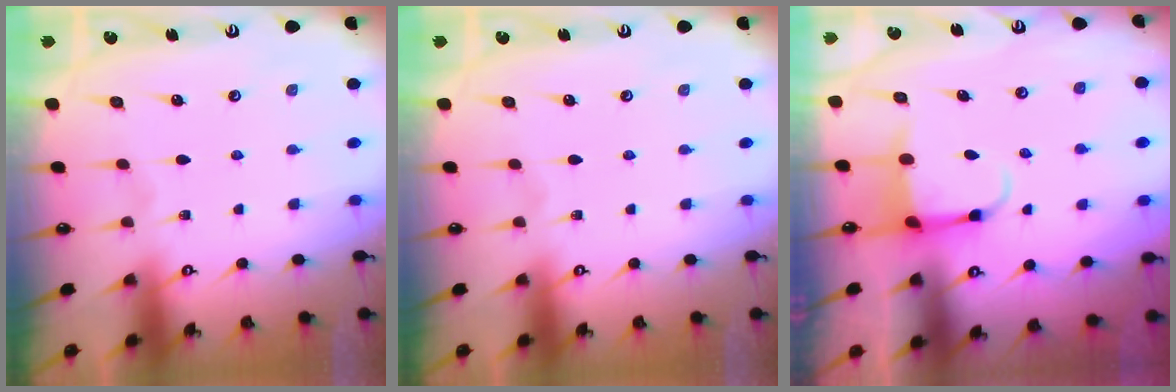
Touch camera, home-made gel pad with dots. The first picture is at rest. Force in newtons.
{"total": 0.0}
{"total": 3.7, "press": 3.6, "slide": 1.0}